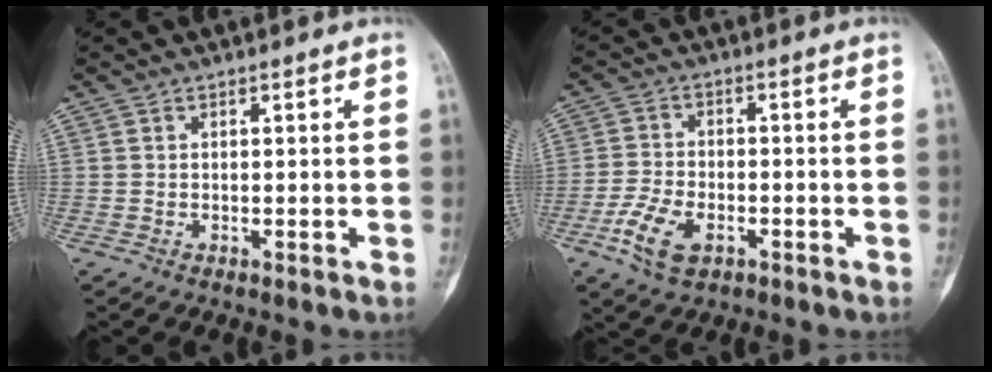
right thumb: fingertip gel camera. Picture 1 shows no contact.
{"total": 7.7, "force": [-3.5, 4.3, 5.4], "torque": [-0.110, 0.009, -0.067]}